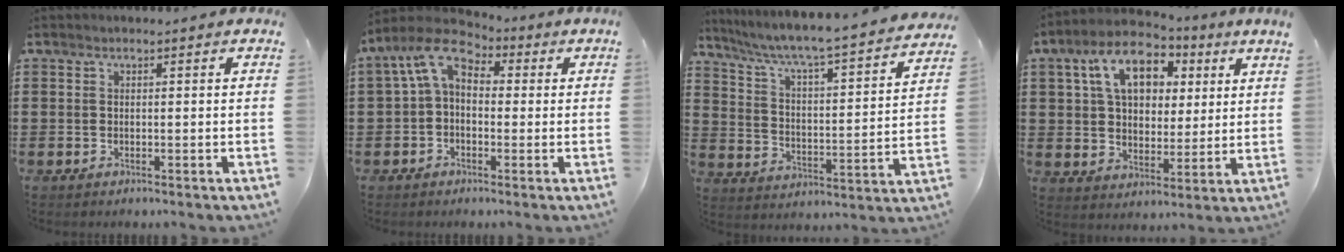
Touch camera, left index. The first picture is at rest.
{"total": 7.6, "force": [1.9, 4.9, 5.5], "torque": [-0.130, 0.000, 0.031]}
{"total": 4.7, "force": [4.1, -0.3, 2.3], "torque": [-0.065, -0.046, 0.057]}
{"total": 10.2, "force": [5.3, 5.9, 6.5], "torque": [-0.127, 0.001, 0.091]}